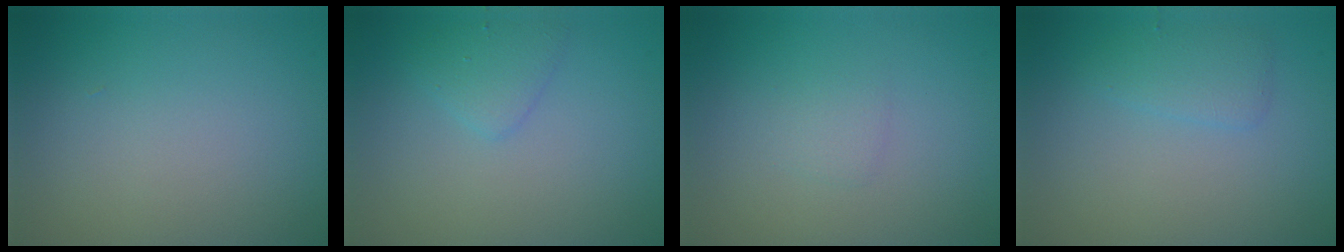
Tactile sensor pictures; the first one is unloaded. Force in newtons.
{"total": 1.7, "press": 1.6, "slide": 0.1}
{"total": 0.9, "press": 0.9, "slide": 0.0}
{"total": 1.7, "press": 1.7, "slide": 0.1}